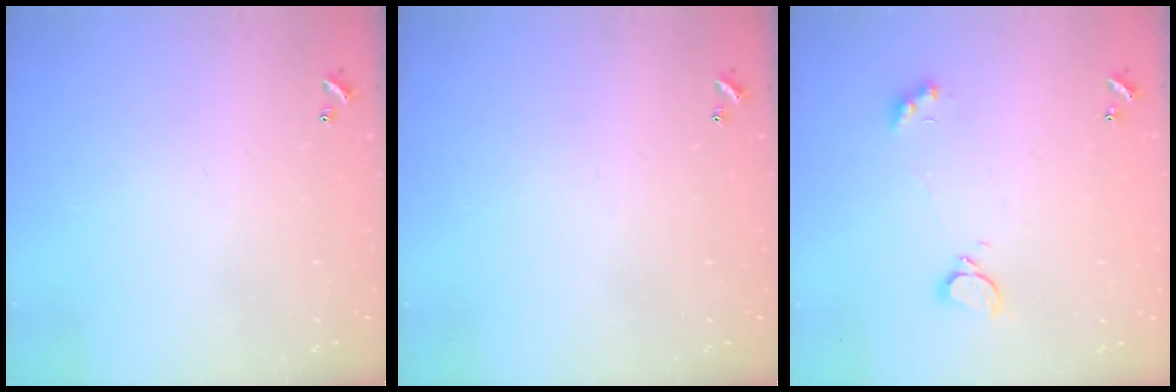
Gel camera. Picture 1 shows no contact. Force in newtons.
{"total": 0.0}
{"total": 2.5, "press": 2.4, "slide": 0.5}